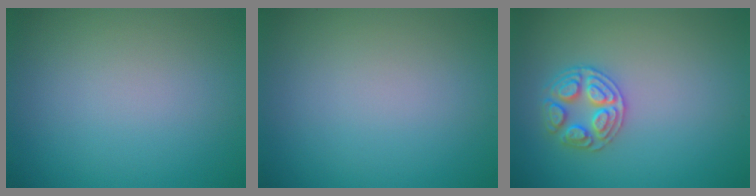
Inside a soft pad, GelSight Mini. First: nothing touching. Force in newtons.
{"total": 0.0}
{"total": 3.0, "press": 3.0, "slide": 0.5}